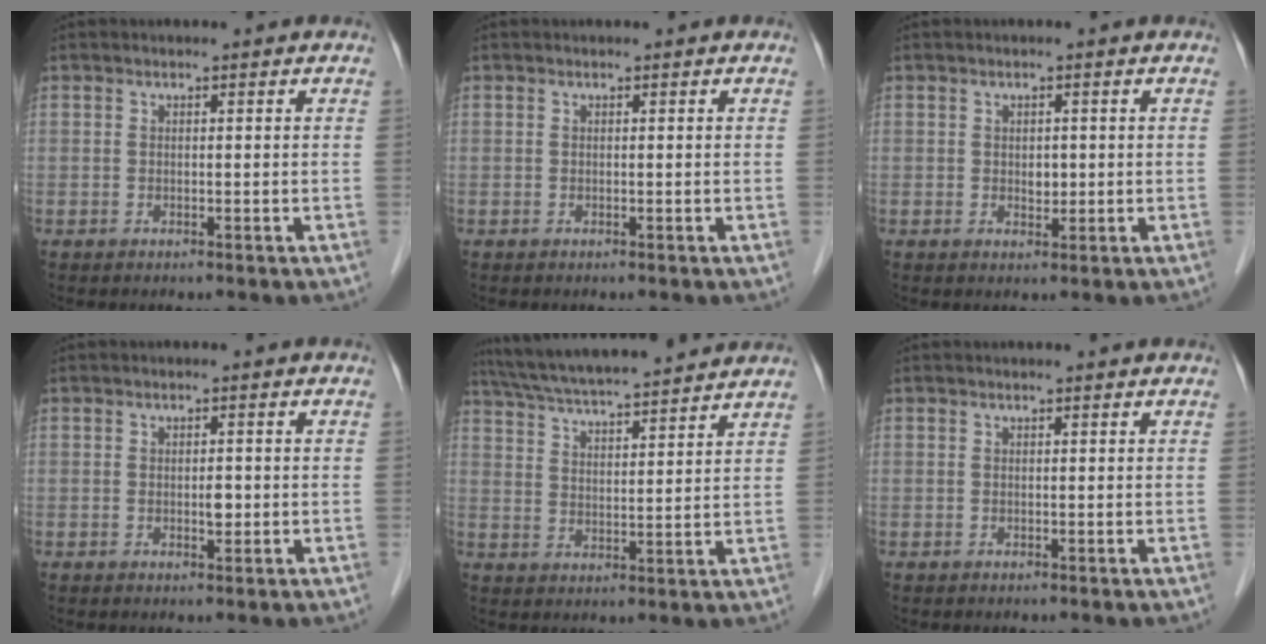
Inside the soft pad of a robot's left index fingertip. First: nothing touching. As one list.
[{"total": 0.0}, {"total": 1.6, "force": [0.0, 1.1, 1.2], "torque": [-0.020, 0.000, 0.004]}, {"total": 1.5, "force": [-0.2, 0.7, 1.4], "torque": [-0.022, 0.000, 0.000]}, {"total": 17.8, "force": [16.1, 0.9, 7.7], "torque": [-0.138, 0.035, 0.243]}, {"total": 0.9, "force": [0.8, 0.0, 0.3], "torque": [-0.011, 0.005, 0.010]}]